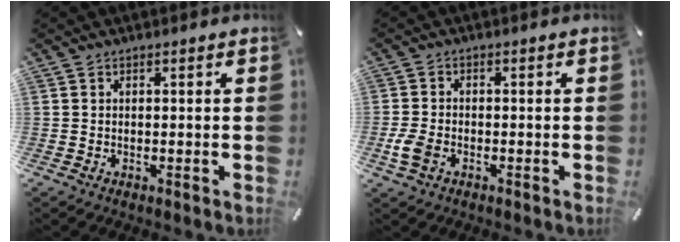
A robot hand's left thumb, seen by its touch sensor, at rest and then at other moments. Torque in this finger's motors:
{"motor_torque": [0.17, 0.08, 0.12, -0.24, 0.17]}